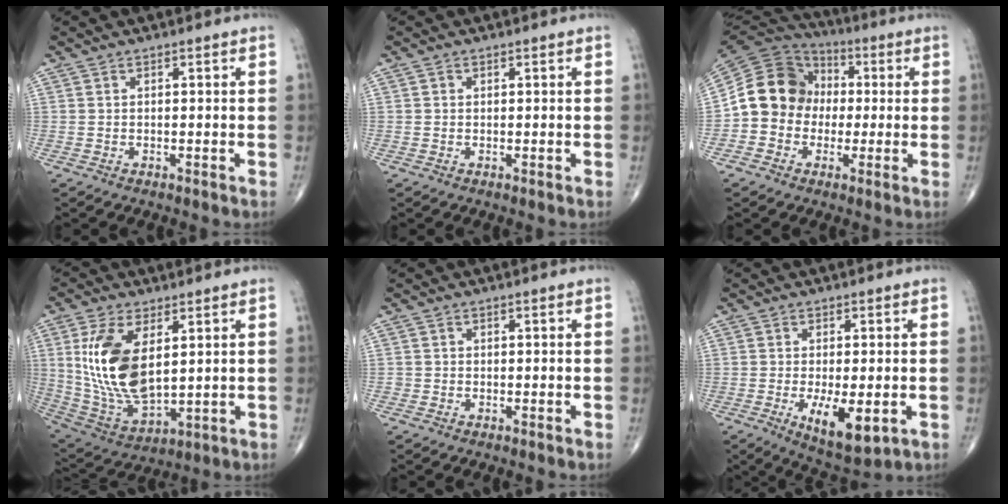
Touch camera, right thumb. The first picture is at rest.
{"total": 0.5, "force": [0.1, 0.5, 0.1], "torque": [0.000, 0.001, 0.002]}
{"total": 13.5, "force": [-0.5, 11.9, 6.3], "torque": [-0.093, 0.034, -0.020]}
{"total": 16.7, "force": [3.7, 8.4, 13.9], "torque": [-0.270, -0.021, 0.086]}
{"total": 0.7, "force": [-0.2, 0.7, 0.0], "torque": [0.004, 0.005, -0.006]}
{"total": 9.2, "force": [-2.4, 3.6, 8.1], "torque": [-0.126, -0.019, -0.031]}